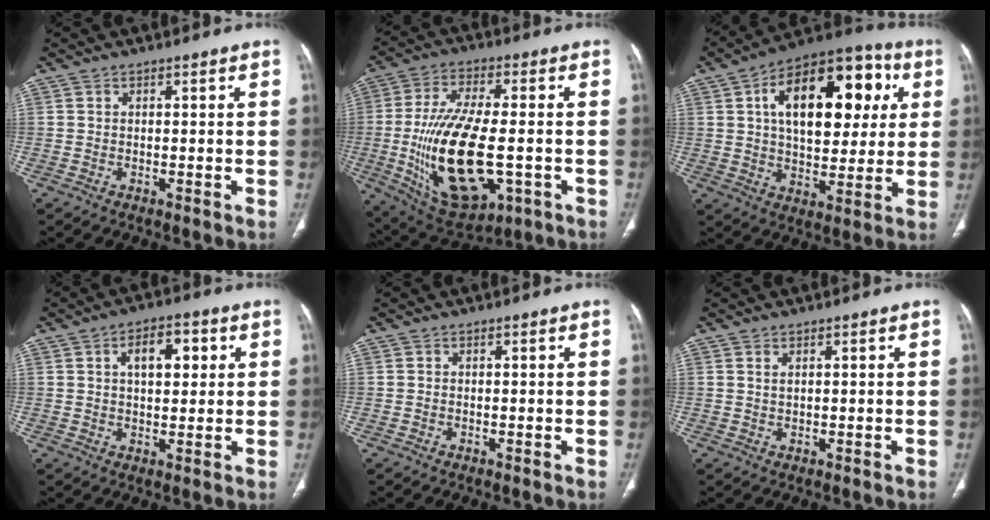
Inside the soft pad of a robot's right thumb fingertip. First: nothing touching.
{"total": 22.1, "force": [-3.9, 10.1, 19.3], "torque": [-0.371, -0.004, -0.042]}
{"total": 23.2, "force": [6.2, 12.8, 18.4], "torque": [-0.235, 0.013, 0.087]}
{"total": 7.6, "force": [2.3, 4.1, 6.0], "torque": [-0.070, 0.004, 0.035]}
{"total": 0.0}
{"total": 1.1, "force": [0.7, 0.4, 0.8], "torque": [-0.017, -0.001, 0.017]}